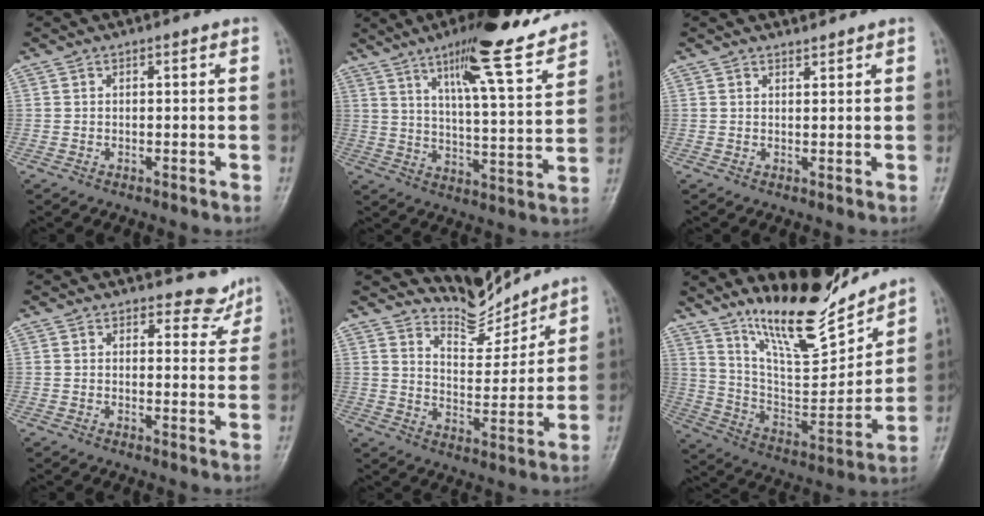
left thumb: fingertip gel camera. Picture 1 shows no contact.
{"total": 17.8, "force": [13.0, 2.6, 11.8], "torque": [-0.158, -0.069, 0.202]}
{"total": 1.0, "force": [1.0, 0.1, -0.1], "torque": [0.001, -0.011, 0.016]}
{"total": 4.3, "force": [3.8, 2.0, 0.2], "torque": [0.022, -0.033, 0.041]}
{"total": 8.1, "force": [8.0, 0.7, -0.2], "torque": [0.022, -0.074, 0.160]}
{"total": 18.7, "force": [15.4, 4.6, 9.6], "torque": [-0.116, -0.108, 0.274]}